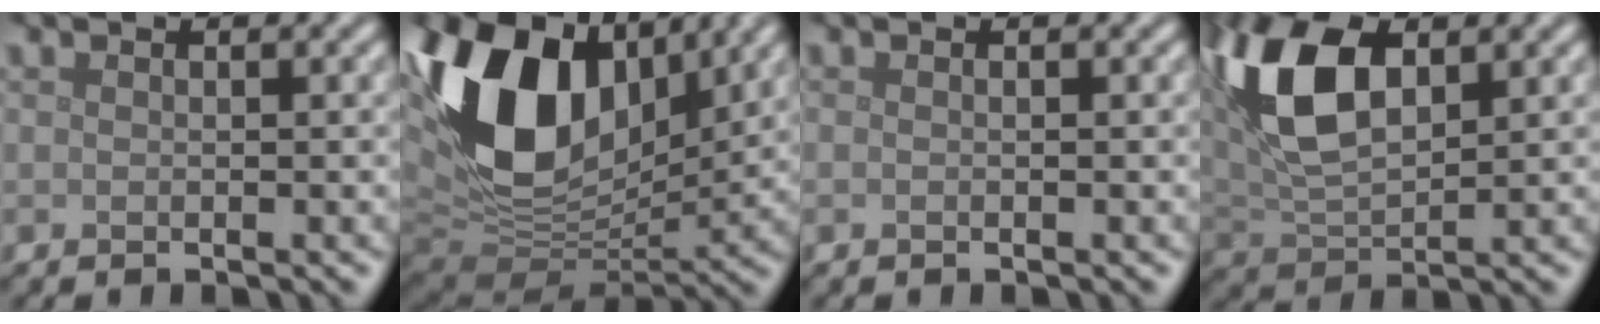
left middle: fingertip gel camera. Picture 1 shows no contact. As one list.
[{"total": 14.6, "force": [4.7, 8.9, 10.6], "torque": [-0.216, 0.012, 0.085]}, {"total": 0.0}, {"total": 9.4, "force": [3.2, 4.8, 7.5], "torque": [-0.164, 0.015, 0.053]}]